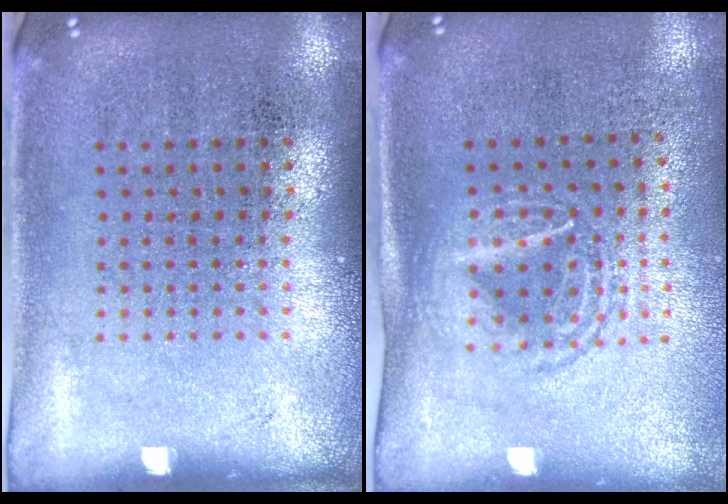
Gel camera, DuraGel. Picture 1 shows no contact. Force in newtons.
{"total": 1.6, "press": 1.3, "slide": 0.9}